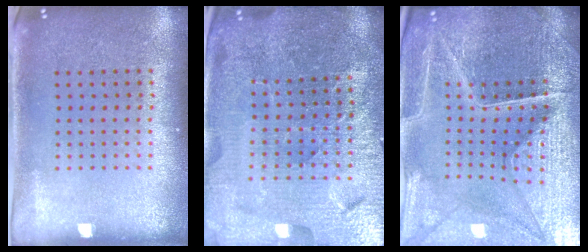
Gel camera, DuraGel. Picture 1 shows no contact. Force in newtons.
{"total": 5.8, "press": 5.2, "slide": 2.5}
{"total": 5.1, "press": 4.9, "slide": 1.4}